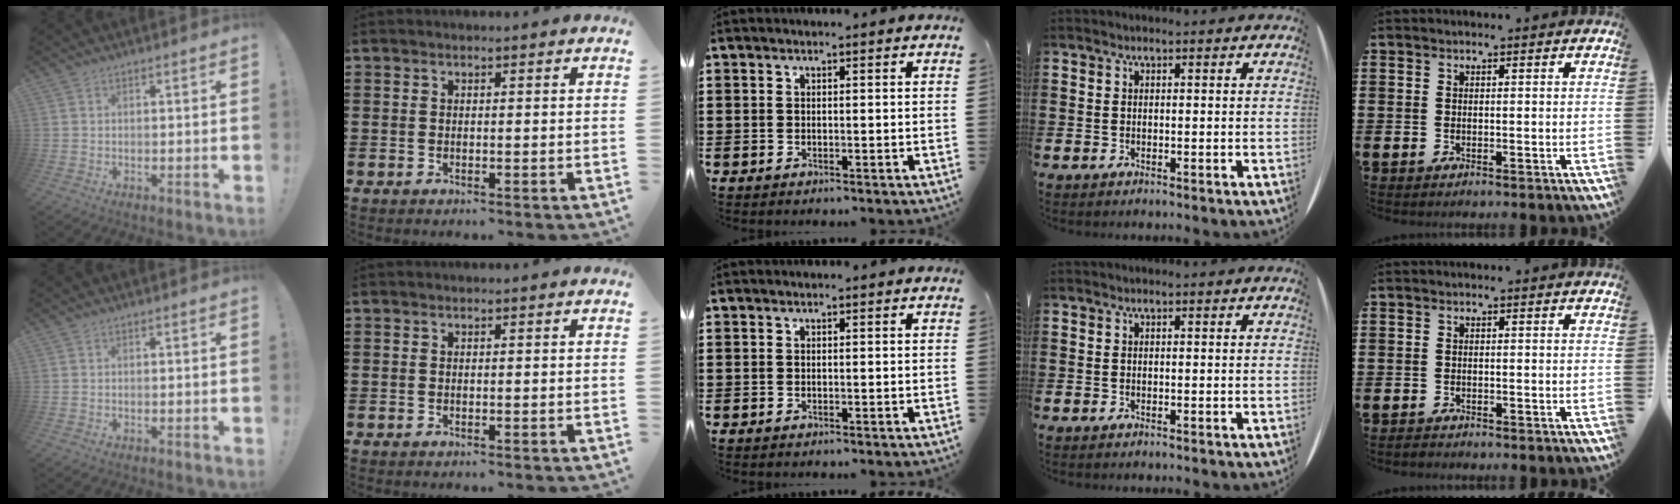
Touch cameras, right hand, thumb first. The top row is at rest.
{"little": {"total": 0.6, "force": [-0.6, 0.2, 0.1], "torque": [-0.003, -0.002, -0.012]}}